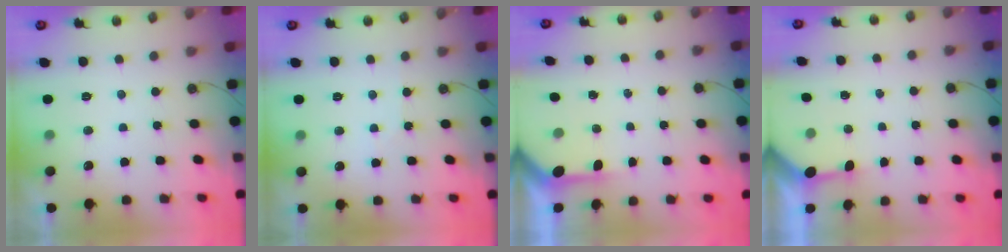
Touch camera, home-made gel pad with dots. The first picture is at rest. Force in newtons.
{"total": 1.9, "press": 1.9, "slide": 0.4}
{"total": 3.9, "press": 3.9, "slide": 0.3}
{"total": 2.8, "press": 2.8, "slide": 0.3}